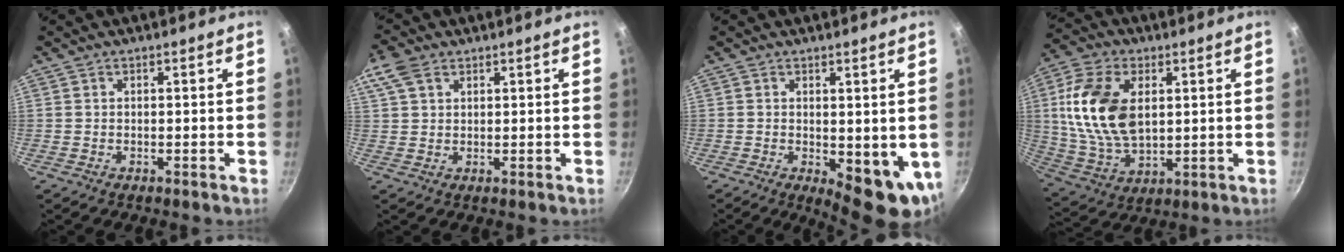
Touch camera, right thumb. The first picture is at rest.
{"total": 5.2, "force": [2.7, 3.3, 3.0], "torque": [-0.059, 0.007, 0.051]}
{"total": 8.8, "force": [-0.3, 3.8, 8.0], "torque": [-0.086, -0.014, 0.005]}
{"total": 17.2, "force": [3.2, 10.4, 13.3], "torque": [-0.243, -0.008, 0.067]}